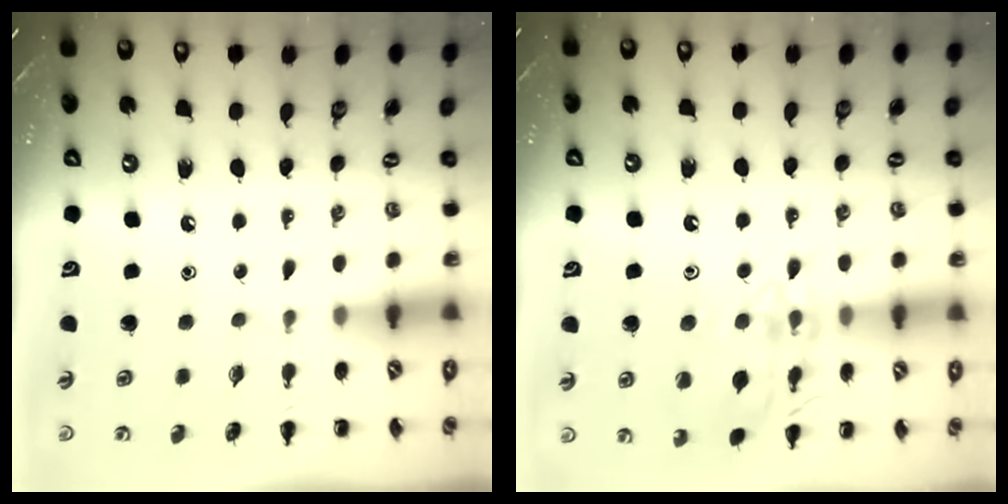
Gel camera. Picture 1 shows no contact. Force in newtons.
{"total": 14.8, "press": 14.7, "slide": 0.8}